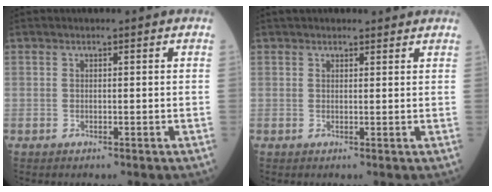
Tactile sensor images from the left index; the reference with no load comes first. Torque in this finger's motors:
{"motor_torque": [-0.10, -0.75, 0.22, 0.07]}